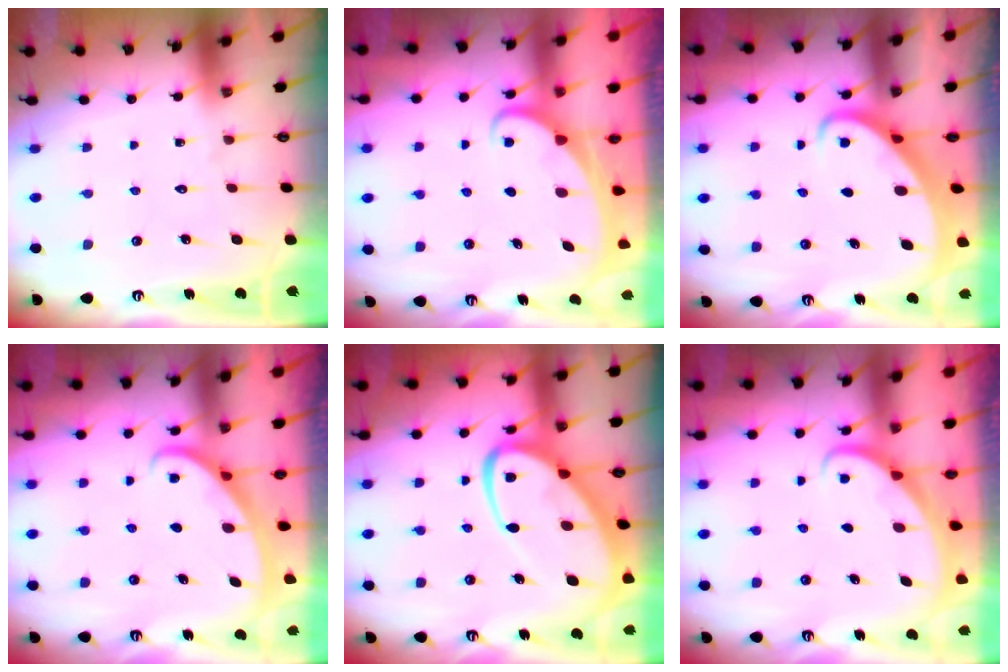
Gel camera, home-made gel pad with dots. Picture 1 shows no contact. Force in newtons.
{"total": 1.9, "press": 1.9, "slide": 0.2}
{"total": 2.7, "press": 2.7, "slide": 0.2}
{"total": 2.3, "press": 2.3, "slide": 0.2}
{"total": 15.8, "press": 15.7, "slide": 1.5}
{"total": 2.3, "press": 2.3, "slide": 0.1}